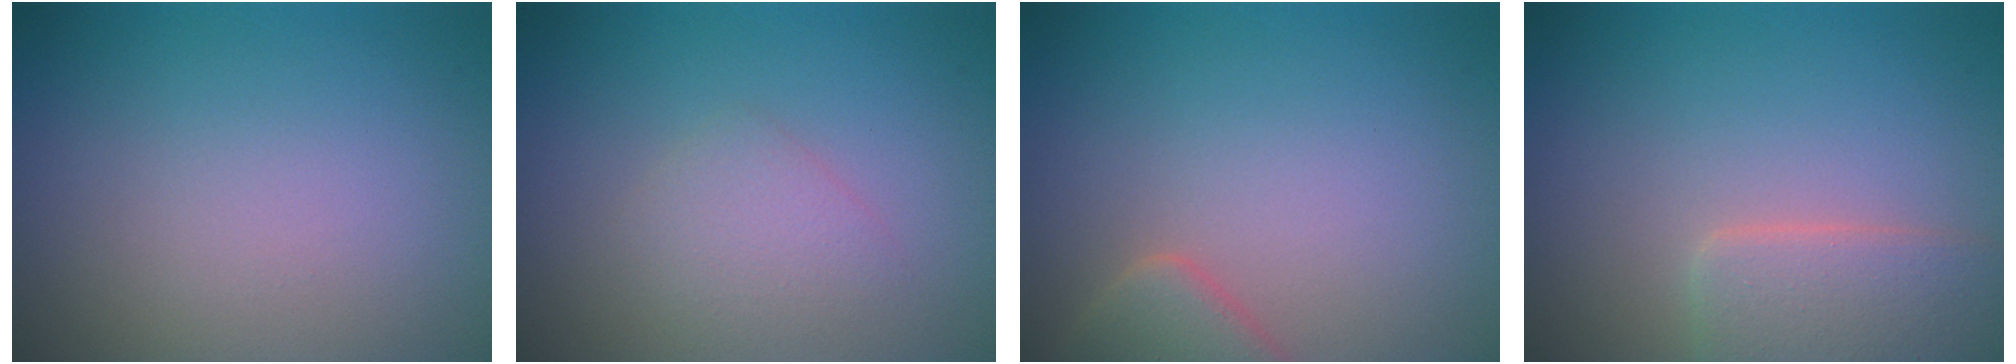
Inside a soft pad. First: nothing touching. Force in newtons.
{"total": 1.8, "press": 1.8, "slide": 0.0}
{"total": 2.9, "press": 2.8, "slide": 0.3}
{"total": 3.7, "press": 3.7, "slide": 0.2}